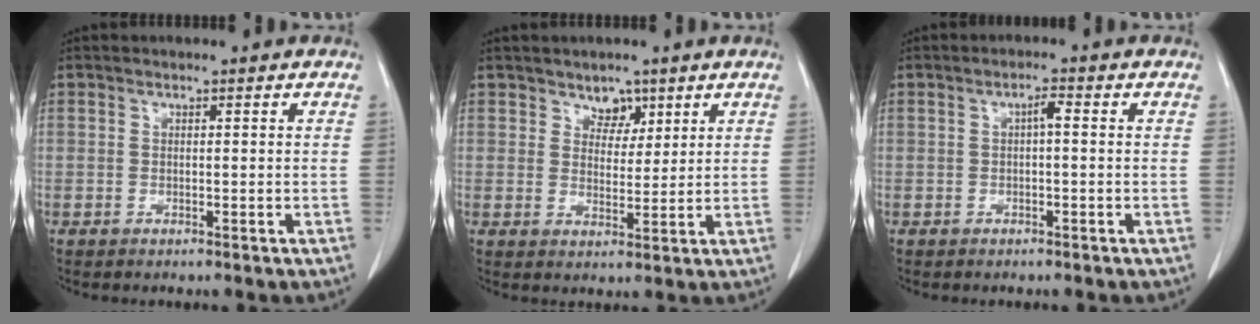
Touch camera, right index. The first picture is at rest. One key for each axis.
{"total": 3.7, "fx": 2.5, "fy": 2.4, "fz": 1.4, "tx": -0.015, "ty": -0.003, "tz": 0.043}
{"total": 1.7, "fx": 0.1, "fy": 0.3, "fz": 1.6, "tx": -0.026, "ty": 0.005, "tz": 0.001}